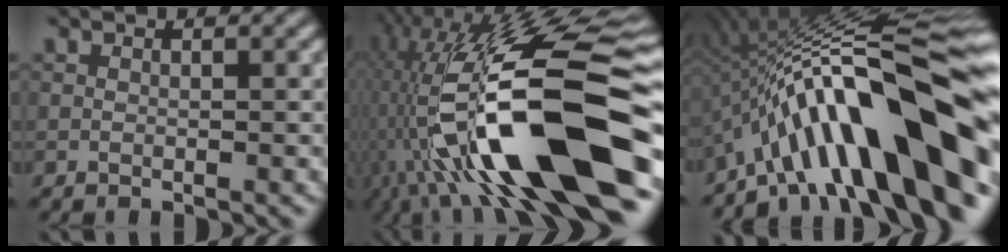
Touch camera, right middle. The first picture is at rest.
{"total": 17.0, "force": [-4.7, 5.7, 15.3], "torque": [-0.269, 0.030, -0.070]}
{"total": 17.0, "force": [-5.0, 5.0, 15.4], "torque": [-0.196, 0.068, -0.089]}